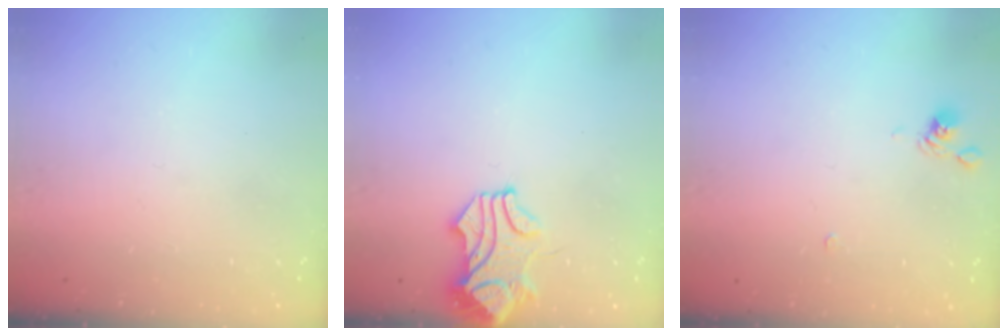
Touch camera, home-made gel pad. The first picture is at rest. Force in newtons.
{"total": 1.7, "press": 1.5, "slide": 0.8}
{"total": 2.9, "press": 2.8, "slide": 0.5}